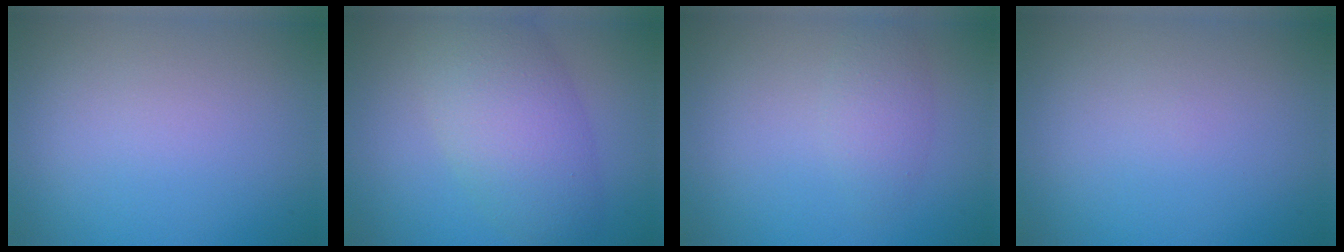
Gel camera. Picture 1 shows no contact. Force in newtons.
{"total": 6.8, "press": 6.8, "slide": 0.2}
{"total": 2.1, "press": 2.1, "slide": 0.1}
{"total": 0.0}